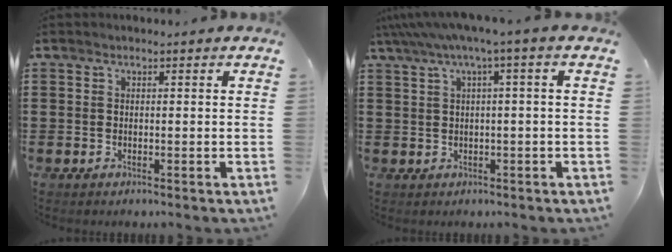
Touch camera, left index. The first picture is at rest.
{"total": 3.3, "force": [0.5, -0.1, 3.3], "torque": [-0.062, -0.002, 0.005]}